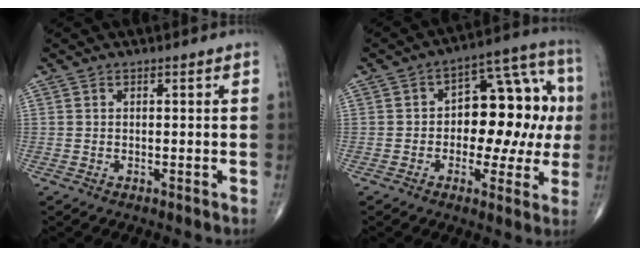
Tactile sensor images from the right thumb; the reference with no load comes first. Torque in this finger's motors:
{"motor_torque": [0.27, 0.48, 0.94, 0.15, 0.04]}